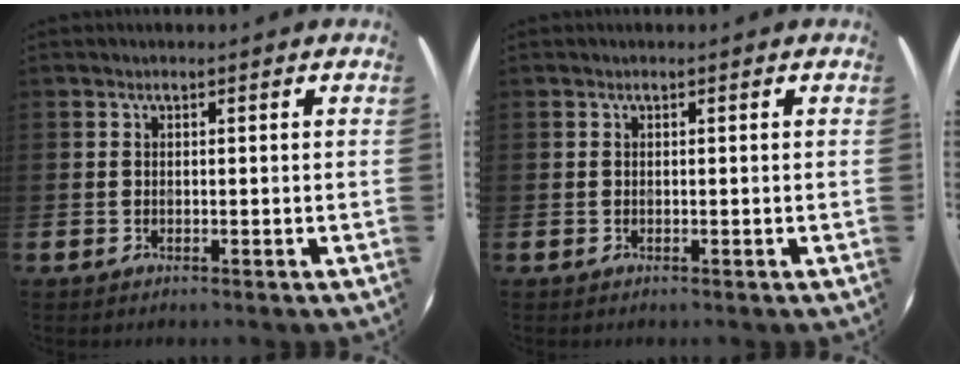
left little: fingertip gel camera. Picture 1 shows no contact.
{"total": 0.0}